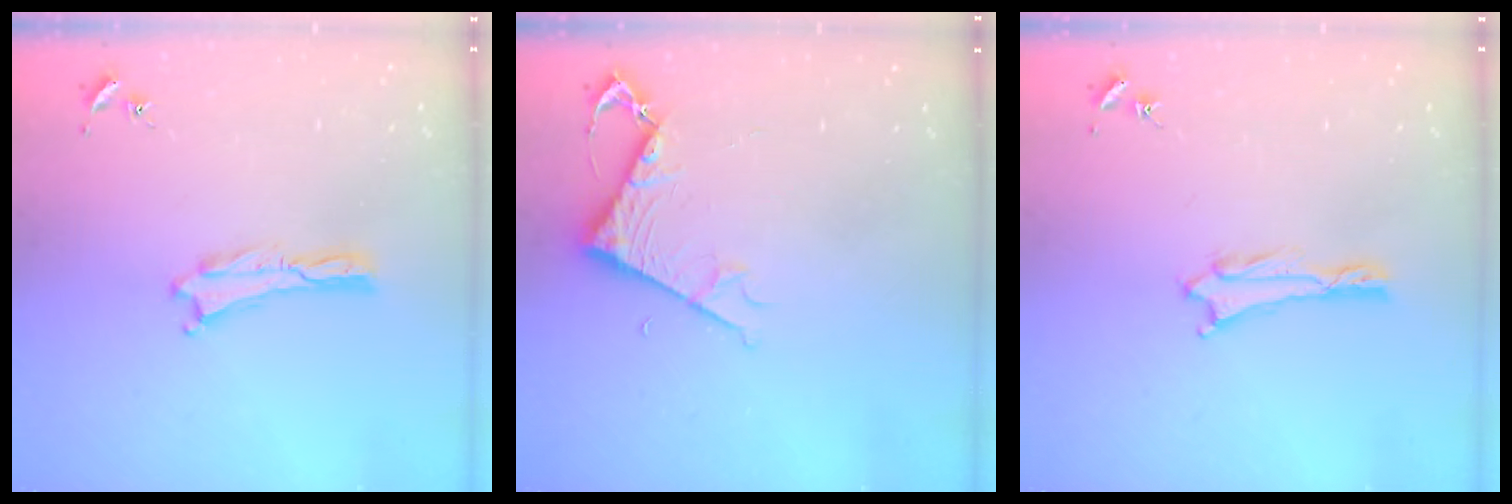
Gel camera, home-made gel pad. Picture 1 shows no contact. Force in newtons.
{"total": 5.3, "press": 5.2, "slide": 0.5}
{"total": 1.0, "press": 1.0, "slide": 0.2}